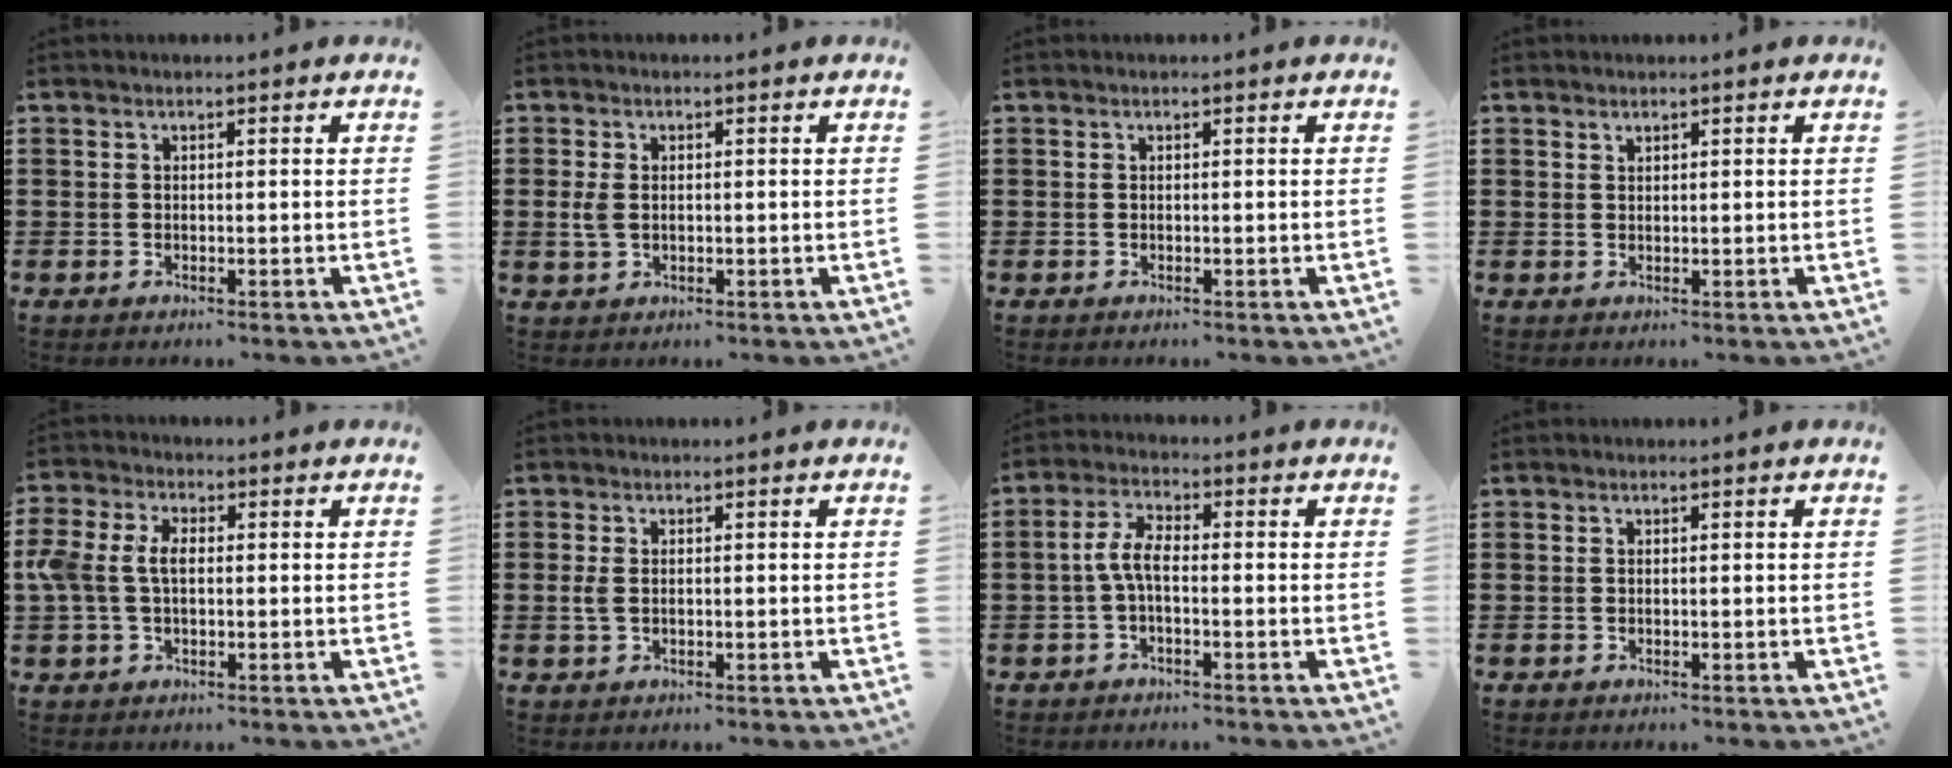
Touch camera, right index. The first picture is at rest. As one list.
[{"total": 2.6, "force": [0.1, 1.6, 2.1], "torque": [-0.059, -0.001, -0.004]}, {"total": 0.0}, {"total": 0.7, "force": [0.6, 0.2, 0.0], "torque": [-0.002, -0.001, 0.013]}, {"total": 5.3, "force": [0.1, 3.3, 4.1], "torque": [-0.121, -0.002, -0.011]}, {"total": 2.1, "force": [0.0, 1.2, 1.7], "torque": [-0.052, -0.002, -0.006]}, {"total": 4.5, "force": [-0.9, 1.6, 4.1], "torque": [-0.095, 0.000, -0.024]}, {"total": 0.0}]